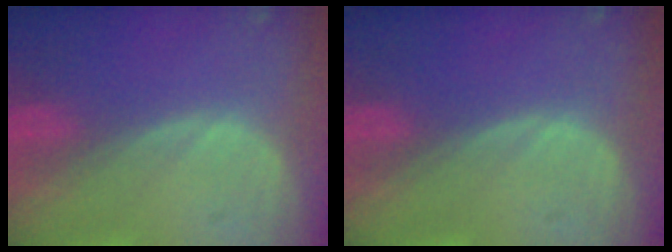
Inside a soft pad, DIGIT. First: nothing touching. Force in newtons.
{"total": 0.0}